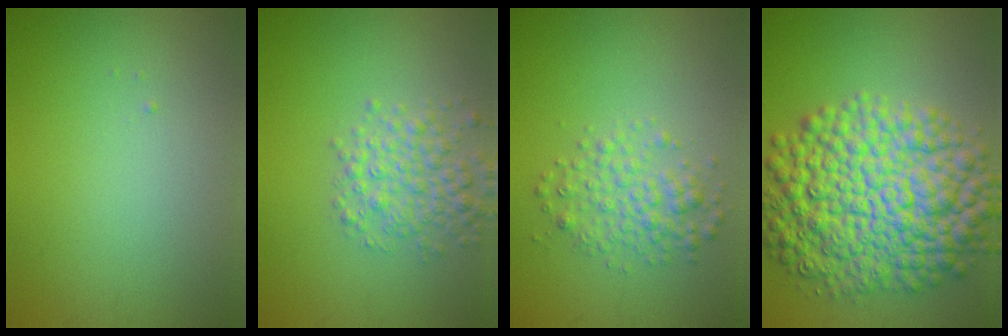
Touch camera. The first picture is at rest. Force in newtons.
{"total": 3.8, "press": 3.8, "slide": 0.1}
{"total": 3.1, "press": 3.1, "slide": 0.1}
{"total": 12.9, "press": 12.9, "slide": 0.1}